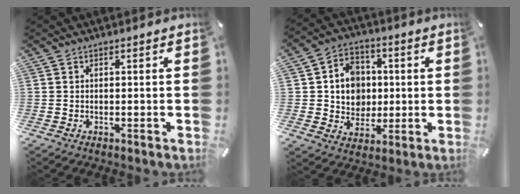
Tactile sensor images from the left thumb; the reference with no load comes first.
{"total": 9.7, "force": [0.8, 9.0, 3.4], "torque": [-0.064, 0.009, 0.023]}